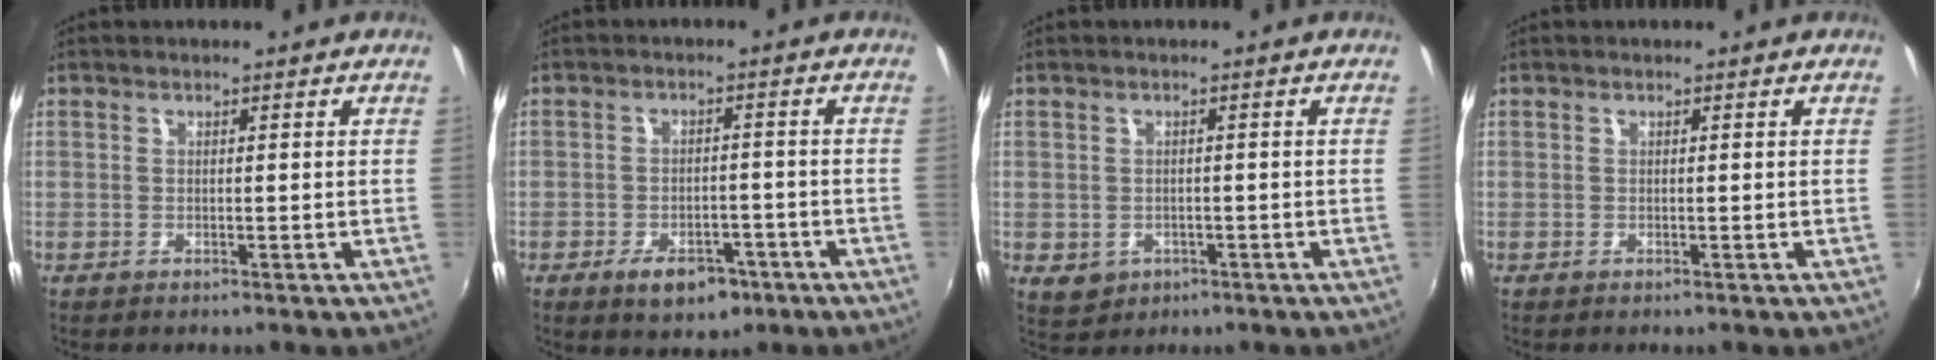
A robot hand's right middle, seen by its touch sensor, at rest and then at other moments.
{"total": 7.1, "force": [-4.2, 4.1, 4.0], "torque": [-0.085, 0.001, -0.053]}
{"total": 3.8, "force": [-1.1, 3.2, 1.7], "torque": [-0.036, -0.003, -0.008]}
{"total": 0.0}